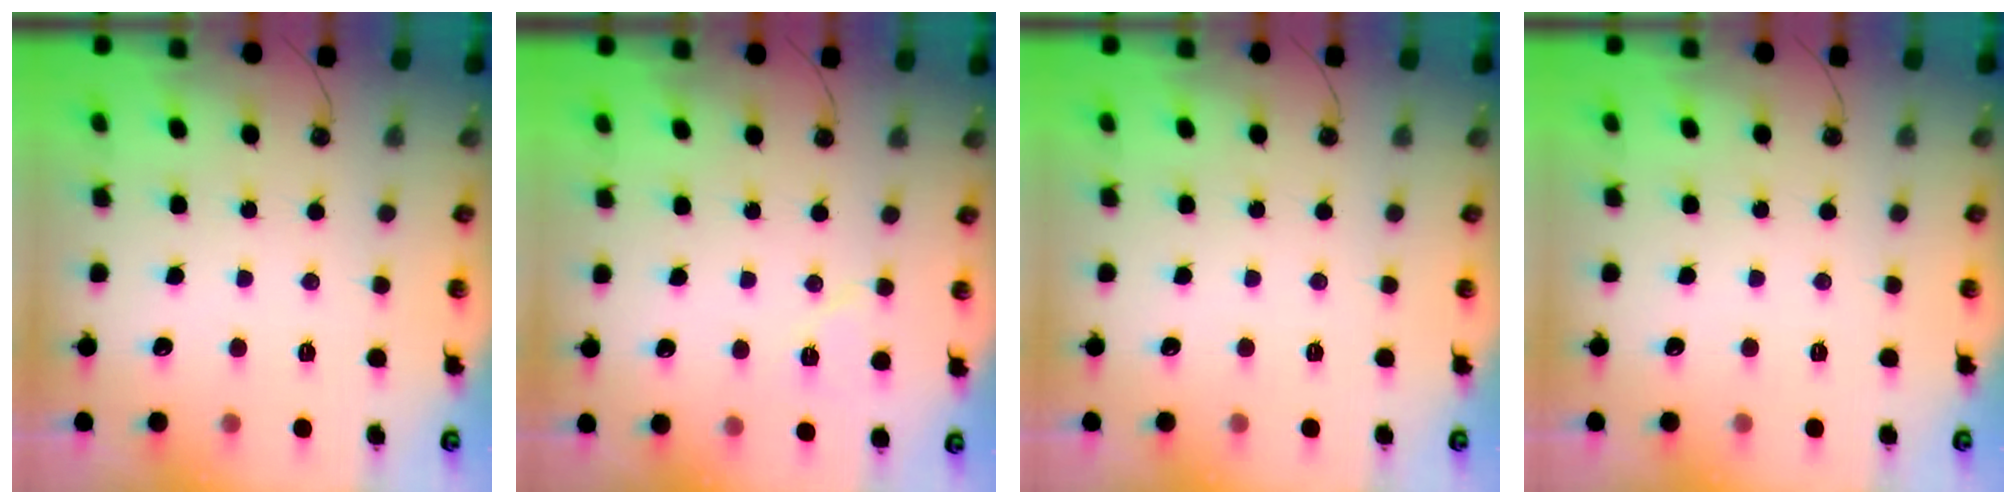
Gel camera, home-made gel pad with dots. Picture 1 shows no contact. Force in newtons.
{"total": 5.7, "press": 5.5, "slide": 1.3}
{"total": 0.0}
{"total": 0.0}